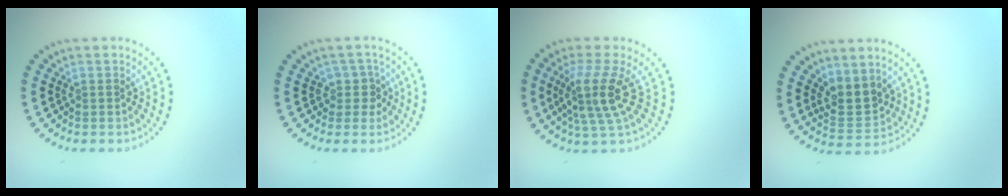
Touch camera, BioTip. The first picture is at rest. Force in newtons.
{"total": 2.0, "press": 1.6, "slide": 1.2}
{"total": 4.1, "press": 3.1, "slide": 2.7}
{"total": 3.2, "press": 2.8, "slide": 1.5}